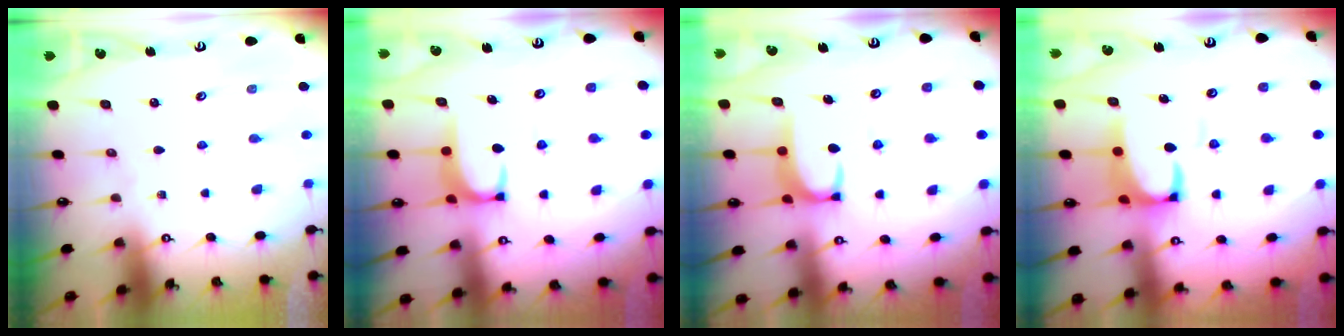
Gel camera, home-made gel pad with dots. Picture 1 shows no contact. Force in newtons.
{"total": 2.0, "press": 1.9, "slide": 0.6}
{"total": 2.7, "press": 2.7, "slide": 0.5}
{"total": 3.7, "press": 3.6, "slide": 1.0}